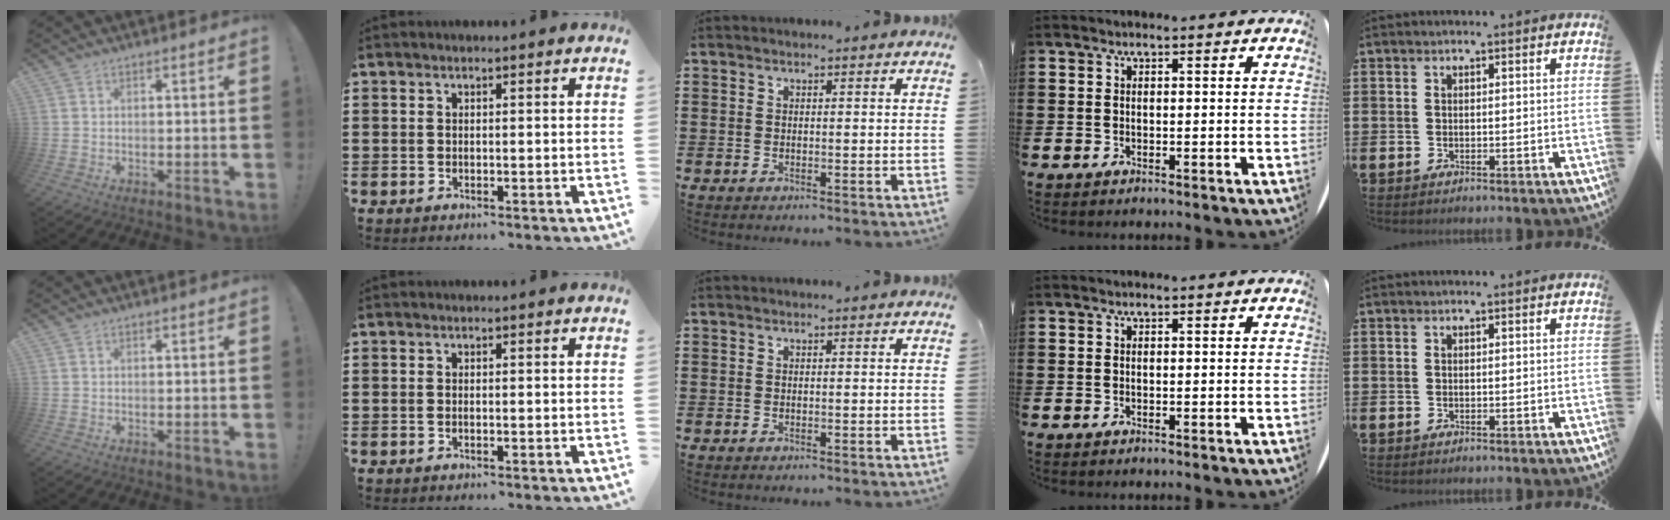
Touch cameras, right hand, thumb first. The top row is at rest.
{}